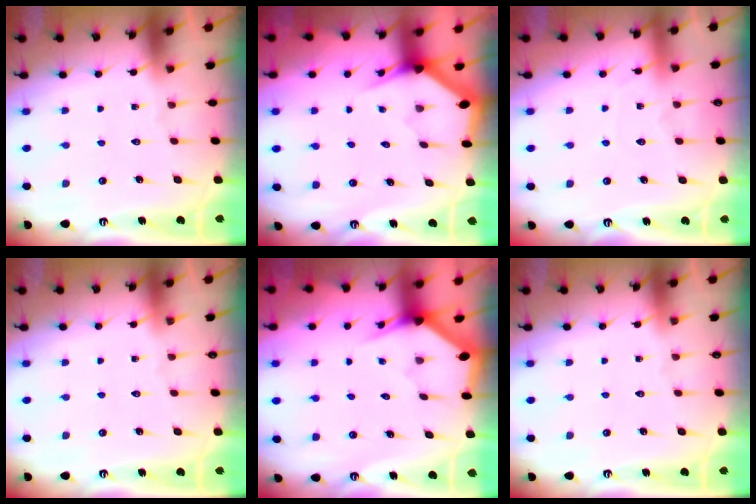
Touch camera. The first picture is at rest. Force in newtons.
{"total": 2.9, "press": 2.9, "slide": 0.0}
{"total": 3.7, "press": 3.6, "slide": 0.4}
{"total": 0.0}
{"total": 3.2, "press": 3.2, "slide": 0.1}
{"total": 0.0}